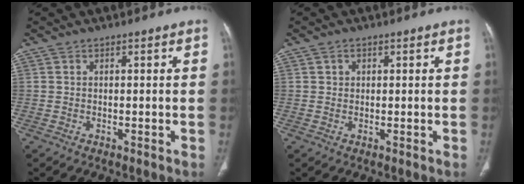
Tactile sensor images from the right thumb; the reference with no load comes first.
{"total": 1.2, "force": [0.5, 1.1, 0.4], "torque": [0.000, -0.001, 0.008]}